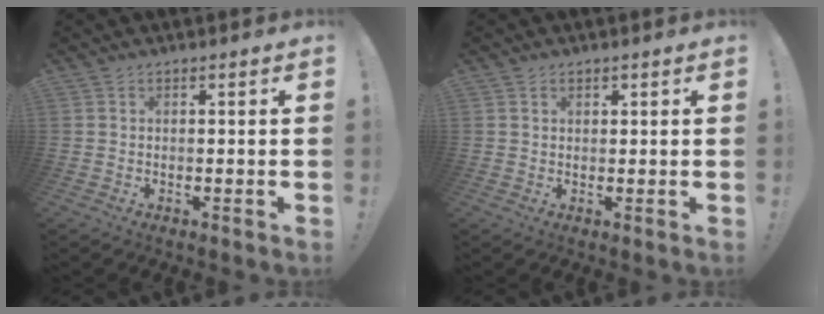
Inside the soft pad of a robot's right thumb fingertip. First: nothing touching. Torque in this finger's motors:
{"motor_torque": [-0.39, 0.22, -0.03, 0.06, -0.03]}